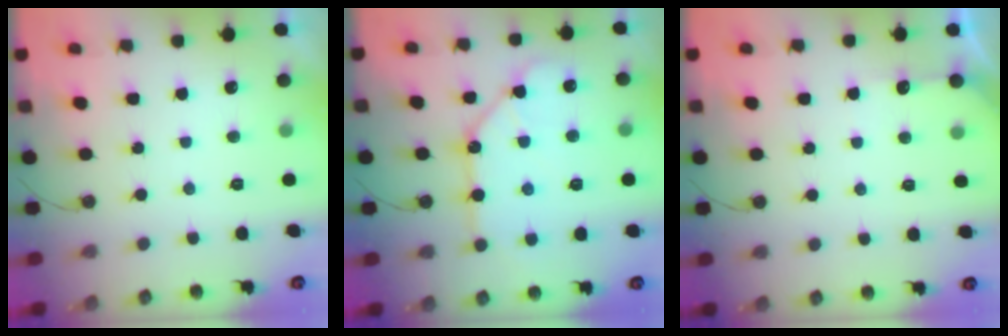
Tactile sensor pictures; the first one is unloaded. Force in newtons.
{"total": 11.5, "press": 11.4, "slide": 1.1}
{"total": 3.2, "press": 3.2, "slide": 0.5}